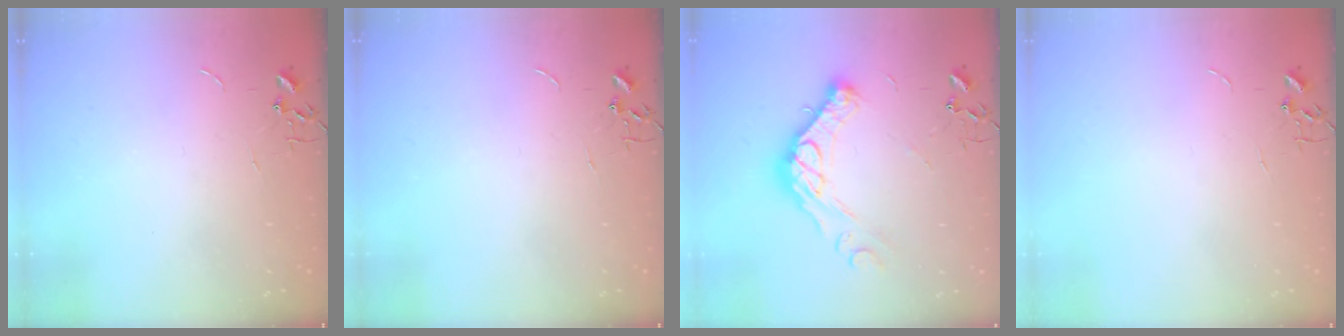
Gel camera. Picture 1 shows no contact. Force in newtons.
{"total": 0.0}
{"total": 16.2, "press": 16.1, "slide": 1.0}
{"total": 0.0}